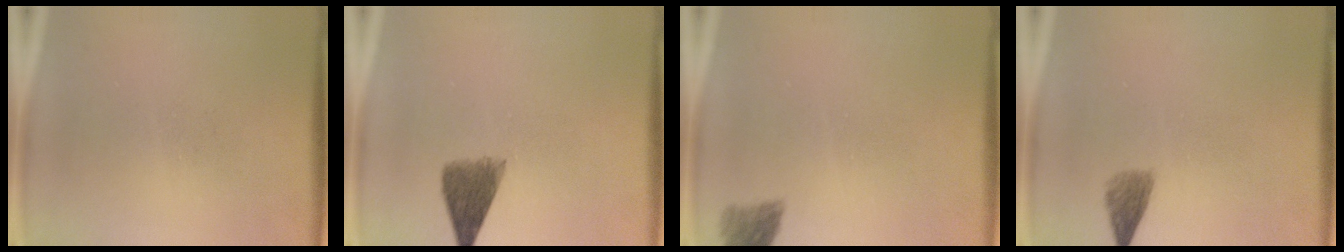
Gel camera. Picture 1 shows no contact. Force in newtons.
{"total": 5.1}
{"total": 2.8}
{"total": 2.2}